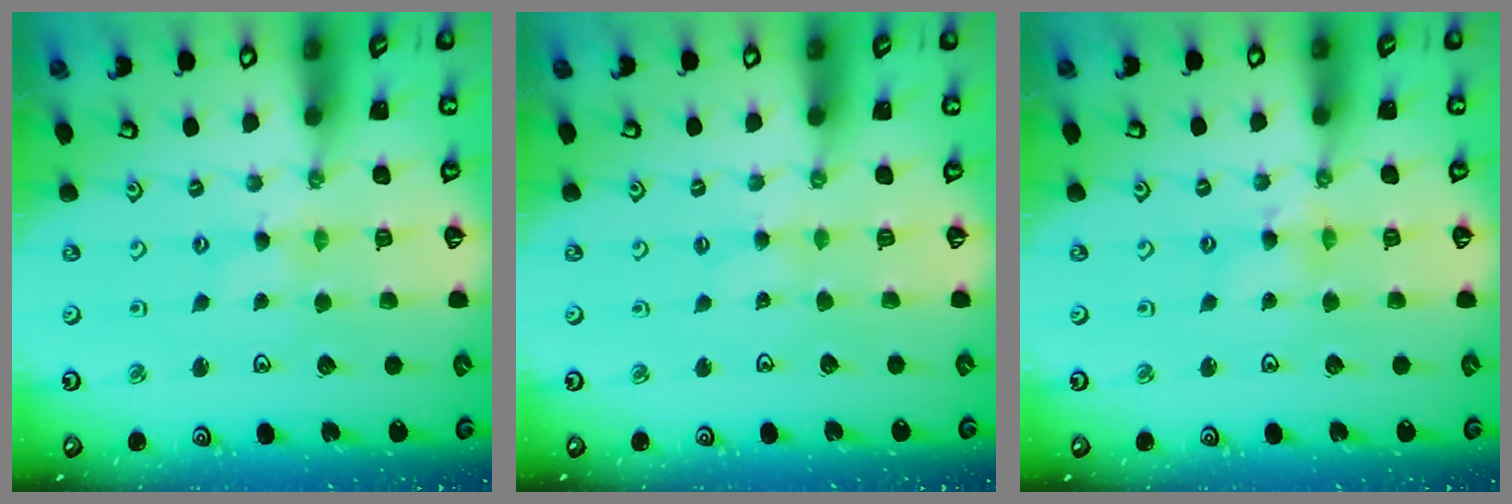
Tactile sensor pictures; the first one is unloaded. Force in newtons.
{"total": 1.5, "press": 1.5, "slide": 0.3}
{"total": 3.5, "press": 3.5, "slide": 0.3}